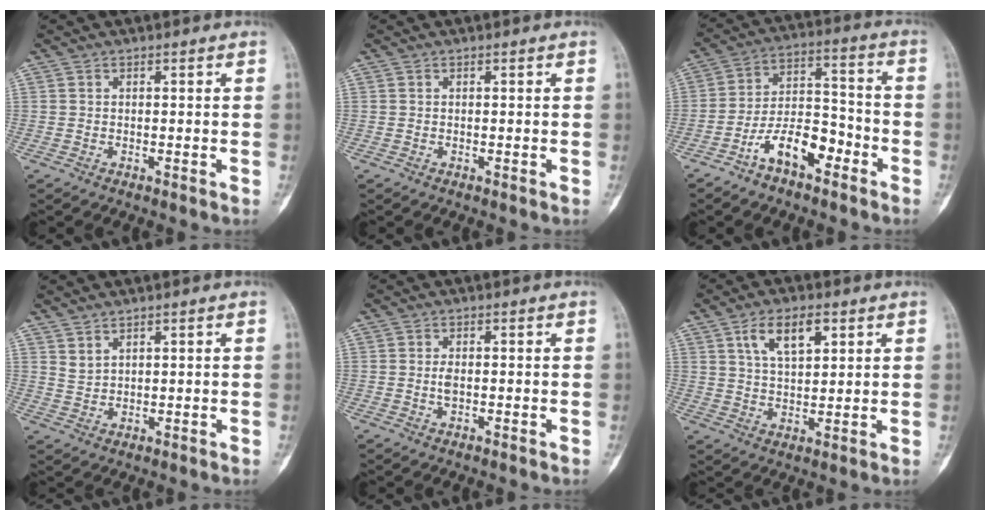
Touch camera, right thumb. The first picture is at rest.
{"total": 0.0}
{"total": 11.3, "force": [-6.3, 5.5, 7.6], "torque": [-0.126, 0.059, -0.116]}
{"total": 2.2, "force": [1.9, 0.7, 0.9], "torque": [-0.012, -0.017, 0.040]}
{"total": 1.5, "force": [-0.3, 0.6, 1.3], "torque": [-0.028, 0.000, -0.006]}
{"total": 8.0, "force": [3.8, 3.8, 5.9], "torque": [-0.093, -0.012, 0.070]}